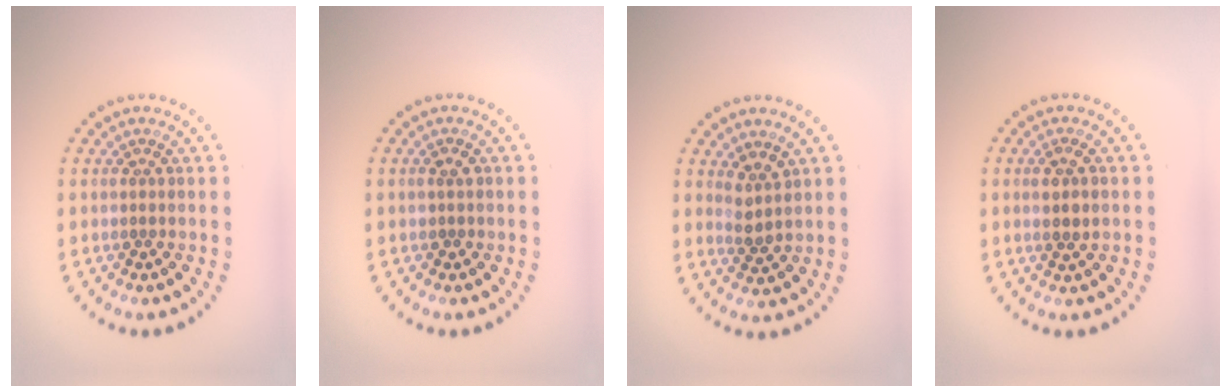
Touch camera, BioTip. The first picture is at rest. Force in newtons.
{"total": 0.9, "press": 0.9, "slide": 0.2}
{"total": 1.8, "press": 1.4, "slide": 1.1}
{"total": 1.4, "press": 1.4, "slide": 0.4}